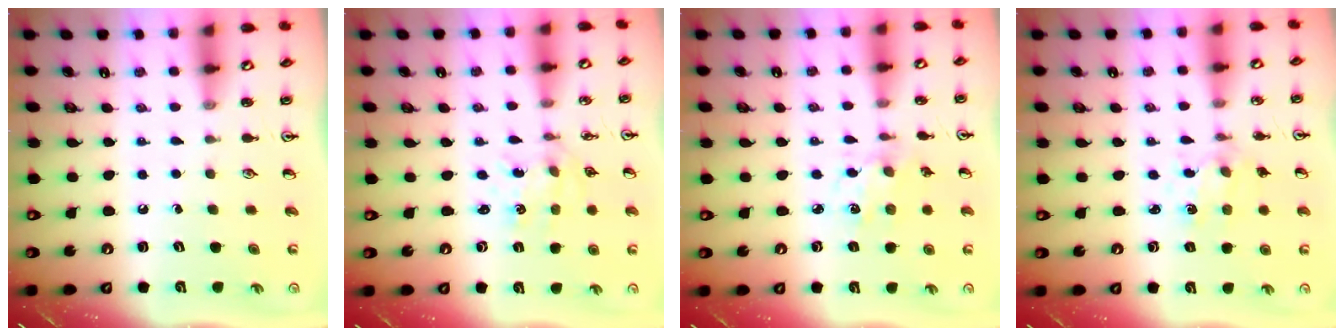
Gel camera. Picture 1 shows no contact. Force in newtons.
{"total": 1.1, "press": 1.1, "slide": 0.1}
{"total": 2.7, "press": 2.6, "slide": 0.8}
{"total": 1.4, "press": 1.4, "slide": 0.3}